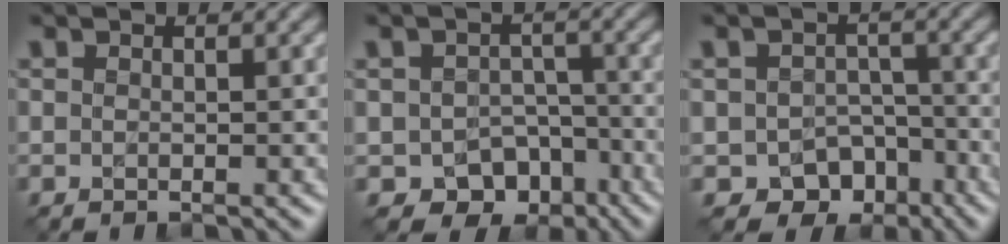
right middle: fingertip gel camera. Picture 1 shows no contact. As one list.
[{"total": 6.0, "force": [-3.2, 4.4, 2.5], "torque": [-0.027, -0.013, -0.036]}, {"total": 5.1, "force": [-2.8, 3.8, 1.9], "torque": [-0.015, -0.007, -0.033]}]